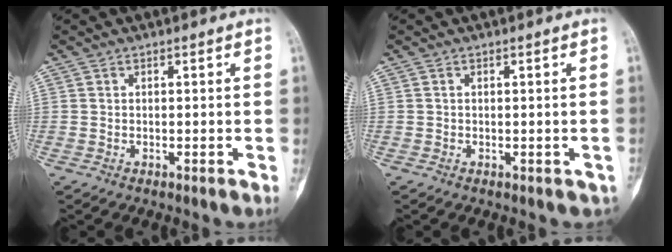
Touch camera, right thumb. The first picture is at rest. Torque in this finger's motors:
{"motor_torque": [0.88, 0.34, 0.40, -0.23, 0.06]}